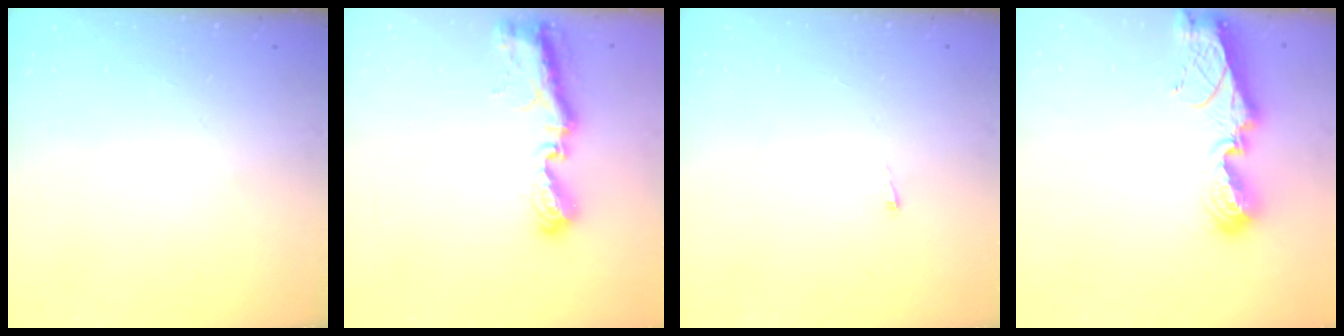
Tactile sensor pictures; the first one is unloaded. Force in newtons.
{"total": 9.9, "press": 9.9, "slide": 0.7}
{"total": 2.7, "press": 2.7, "slide": 0.4}
{"total": 10.2, "press": 10.1, "slide": 1.1}